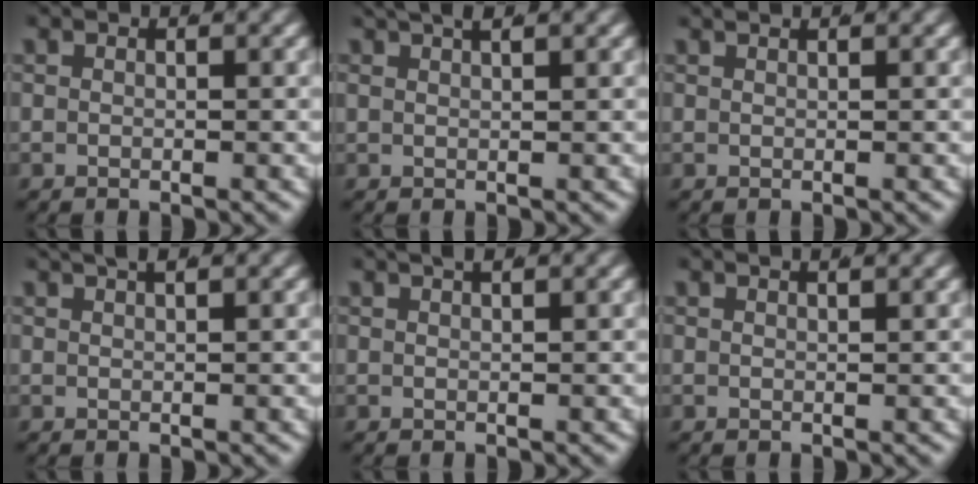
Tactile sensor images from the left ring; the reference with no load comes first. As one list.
[{"total": 2.5, "force": [2.0, -0.1, 1.4], "torque": [-0.018, 0.005, 0.037]}, {"total": 1.1, "force": [0.9, -0.5, 0.4], "torque": [0.002, 0.002, 0.018]}, {"total": 2.1, "force": [1.8, -0.3, 1.1], "torque": [-0.013, 0.005, 0.032]}, {"total": 1.7, "force": [1.4, -0.3, 0.9], "torque": [-0.008, 0.005, 0.026]}, {"total": 1.6, "force": [1.3, -0.4, 0.8], "torque": [-0.003, 0.003, 0.022]}]